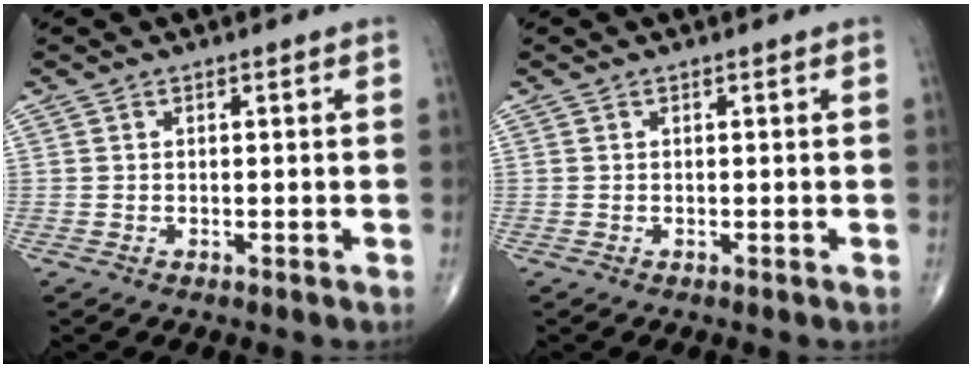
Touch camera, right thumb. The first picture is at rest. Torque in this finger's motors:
{"motor_torque": [0.00, 0.00, 0.00, 0.00, 0.00]}